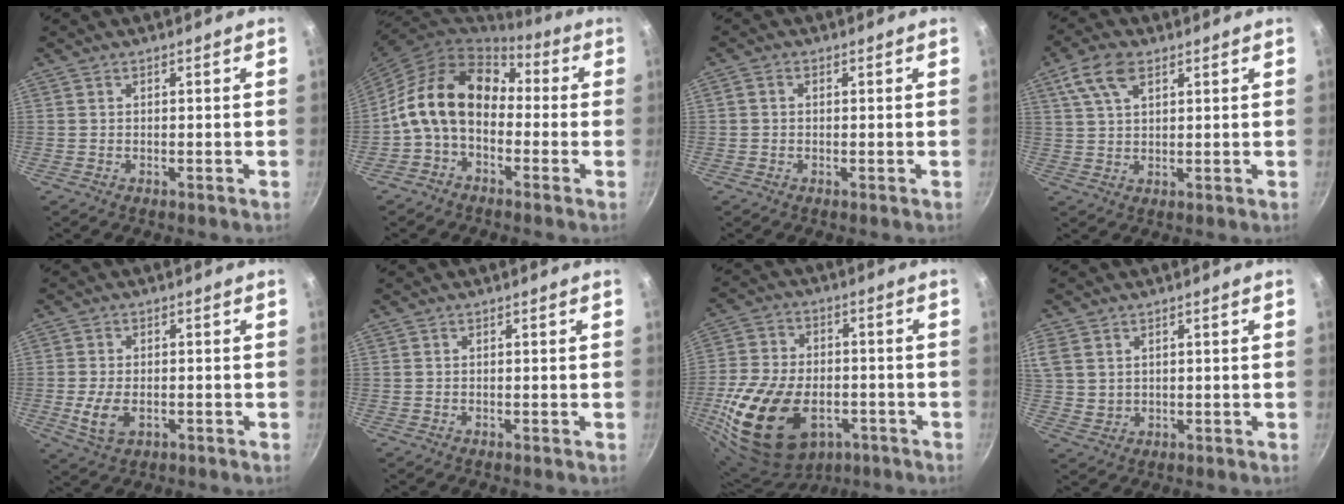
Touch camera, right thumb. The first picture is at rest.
{"total": 15.0, "force": [-0.7, 10.7, 10.5], "torque": [-0.164, 0.046, -0.032]}
{"total": 1.2, "force": [0.0, 1.0, 0.7], "torque": [-0.015, 0.006, -0.001]}
{"total": 7.3, "force": [3.6, 3.7, 5.1], "torque": [-0.098, 0.002, 0.070]}
{"total": 5.8, "force": [-1.4, 3.4, 4.5], "torque": [-0.089, 0.000, -0.022]}
{"total": 0.0}
{"total": 23.1, "force": [-7.4, 15.4, 15.6], "torque": [-0.290, 0.030, -0.115]}
{"total": 8.6, "force": [3.6, 6.6, 4.3], "torque": [-0.095, 0.005, 0.080]}